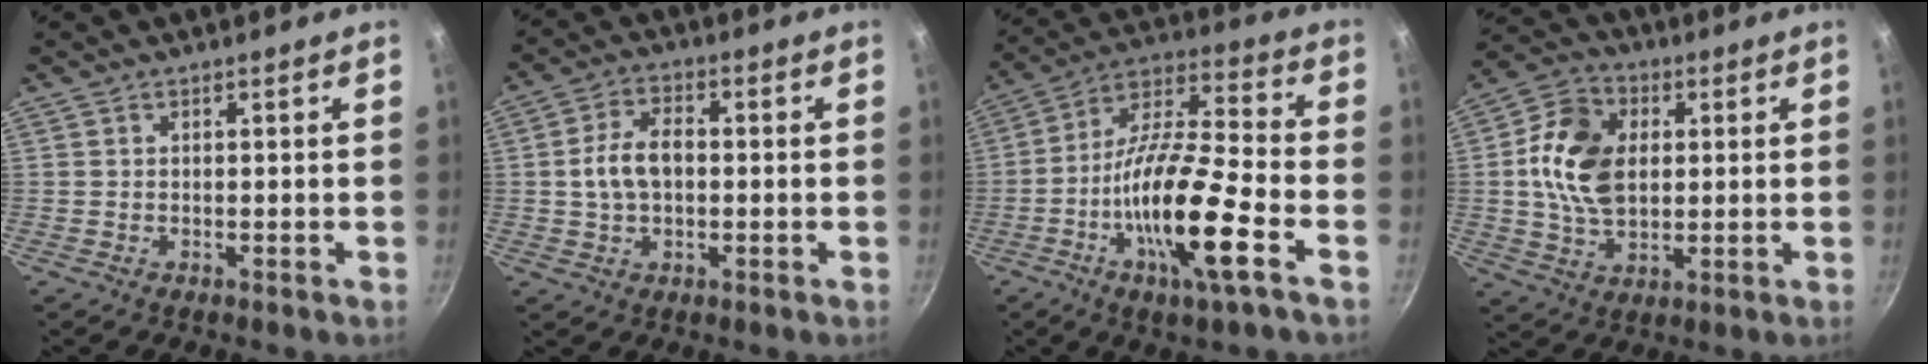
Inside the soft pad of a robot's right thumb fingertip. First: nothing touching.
{"total": 7.9, "force": [0.0, 5.1, 6.0], "torque": [-0.100, 0.018, -0.005]}
{"total": 19.1, "force": [-6.9, 4.2, 17.3], "torque": [-0.309, 0.036, -0.140]}
{"total": 13.8, "force": [1.7, 9.6, 9.8], "torque": [-0.156, 0.005, 0.020]}